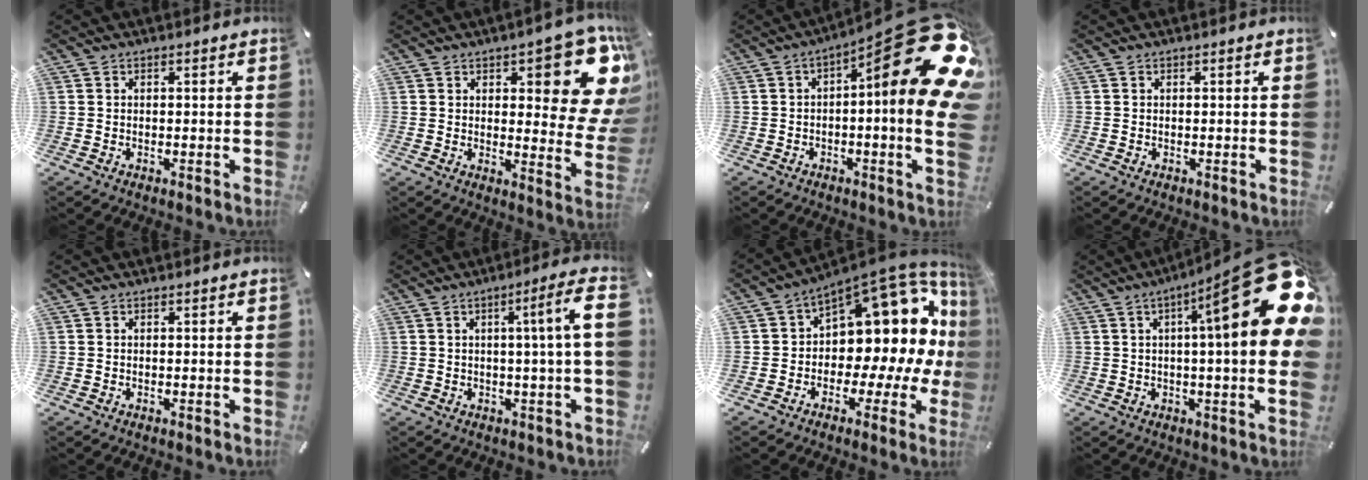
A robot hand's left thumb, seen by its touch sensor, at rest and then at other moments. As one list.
[{"total": 18.4, "force": [8.5, 7.1, 14.8], "torque": [-0.177, -0.067, 0.136]}, {"total": 25.3, "force": [7.6, 5.7, 23.4], "torque": [-0.295, -0.087, 0.134]}, {"total": 0.0}, {"total": 0.0}, {"total": 9.5, "force": [1.7, 0.1, 9.3], "torque": [-0.147, -0.006, 0.020]}, {"total": 15.5, "force": [7.4, 9.1, 10.1], "torque": [-0.124, -0.085, 0.124]}, {"total": 28.6, "force": [9.1, 5.9, 26.5], "torque": [-0.359, -0.080, 0.151]}]